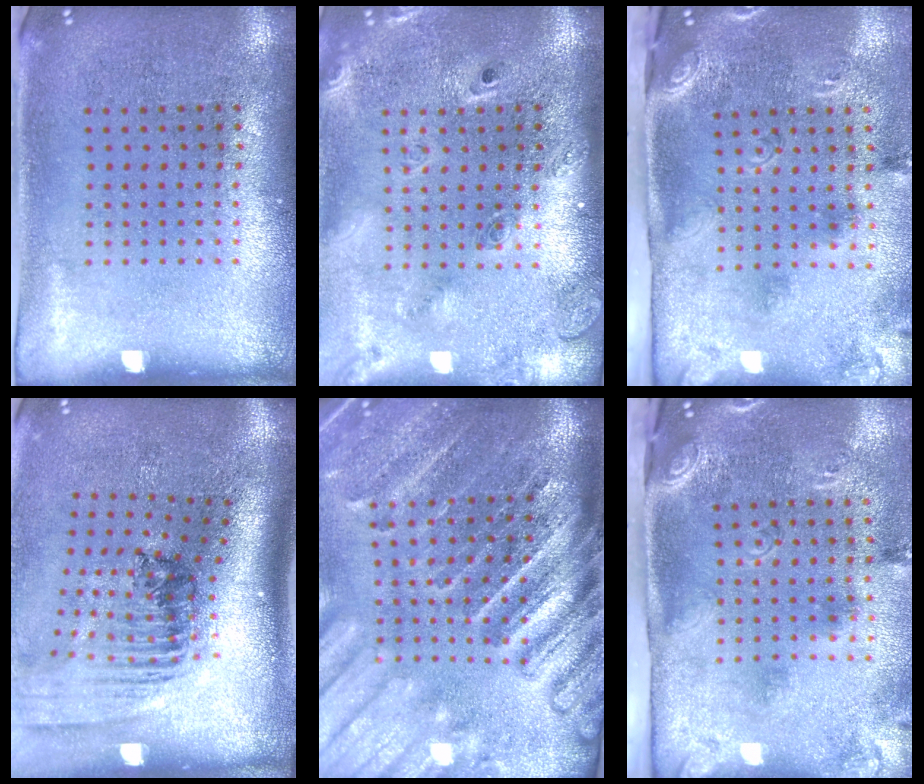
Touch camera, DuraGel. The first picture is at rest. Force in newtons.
{"total": 2.5, "press": 1.8, "slide": 1.6}
{"total": 3.0, "press": 1.8, "slide": 2.3}
{"total": 2.3, "press": 1.6, "slide": 1.6}
{"total": 4.4, "press": 3.6, "slide": 2.6}
{"total": 2.9, "press": 1.9, "slide": 2.2}